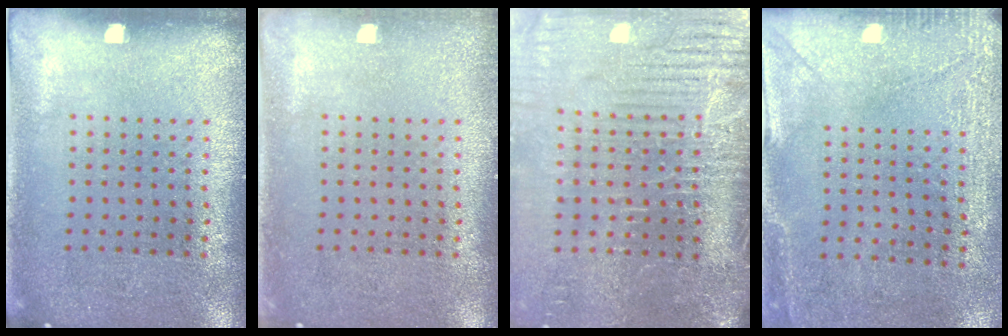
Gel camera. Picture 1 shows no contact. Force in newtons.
{"total": 0.8, "press": 0.8, "slide": 0.0}
{"total": 4.7, "press": 4.1, "slide": 2.3}
{"total": 2.9, "press": 2.6, "slide": 1.3}